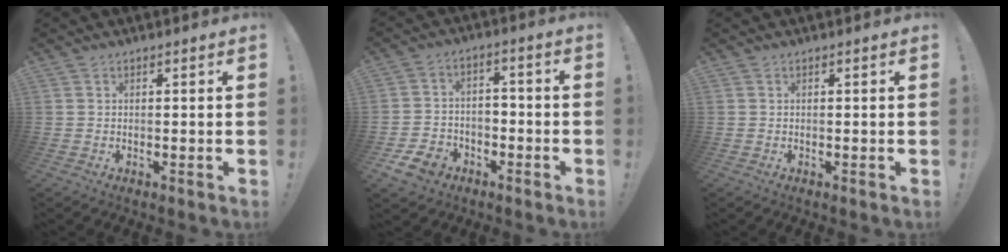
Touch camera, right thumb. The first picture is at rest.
{"total": 9.7, "force": [-6.1, 6.5, 3.8], "torque": [-0.083, 0.040, -0.110]}
{"total": 0.0}